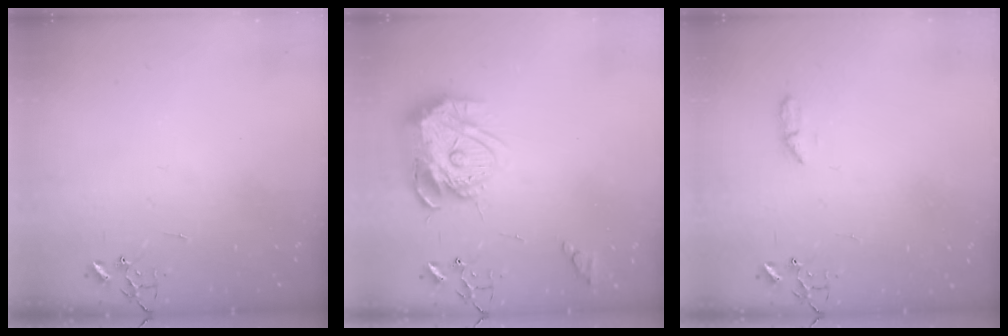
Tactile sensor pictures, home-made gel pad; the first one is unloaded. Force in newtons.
{"total": 16.3, "press": 16.2, "slide": 1.6}
{"total": 4.5, "press": 4.4, "slide": 0.6}